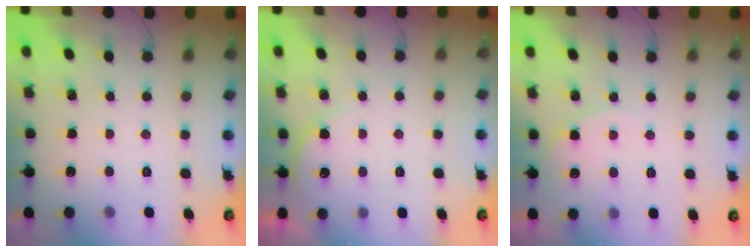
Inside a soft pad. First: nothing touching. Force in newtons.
{"total": 3.8, "press": 3.8, "slide": 0.3}
{"total": 4.5, "press": 4.5, "slide": 0.6}